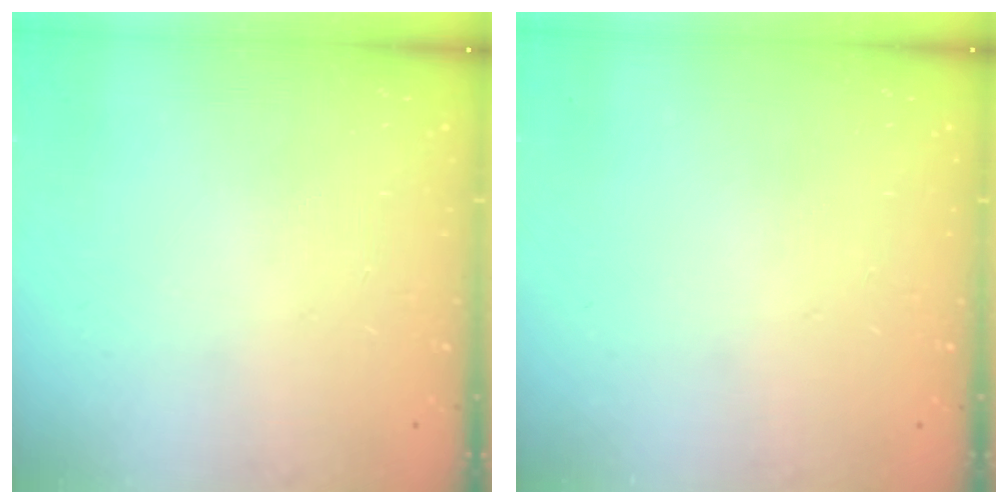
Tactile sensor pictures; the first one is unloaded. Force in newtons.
{"total": 0.0}